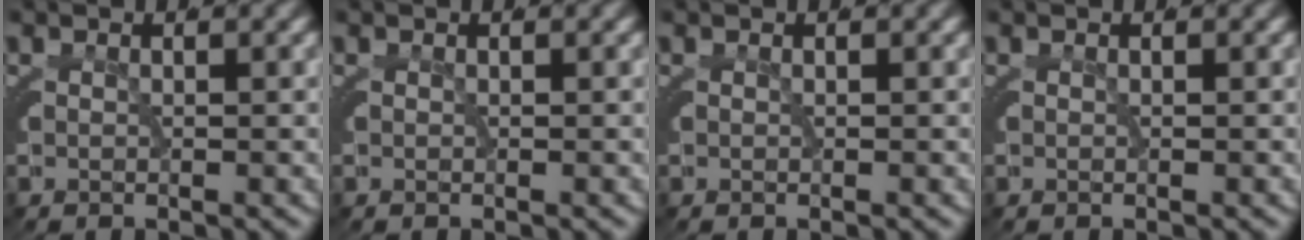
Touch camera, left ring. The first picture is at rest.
{"total": 1.7, "force": [-0.2, -1.6, -0.6], "torque": [0.025, -0.004, 0.001]}
{"total": 0.0}
{"total": 0.0}